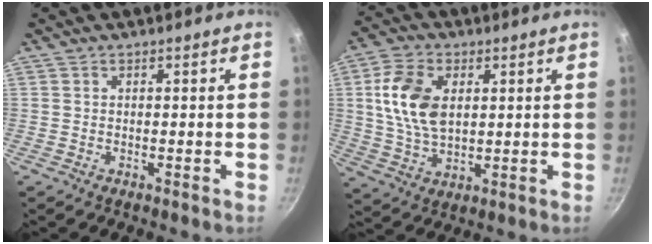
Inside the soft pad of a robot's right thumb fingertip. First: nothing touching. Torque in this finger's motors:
{"motor_torque": [-0.11, 0.80, 1.38, -0.27, 0.35]}